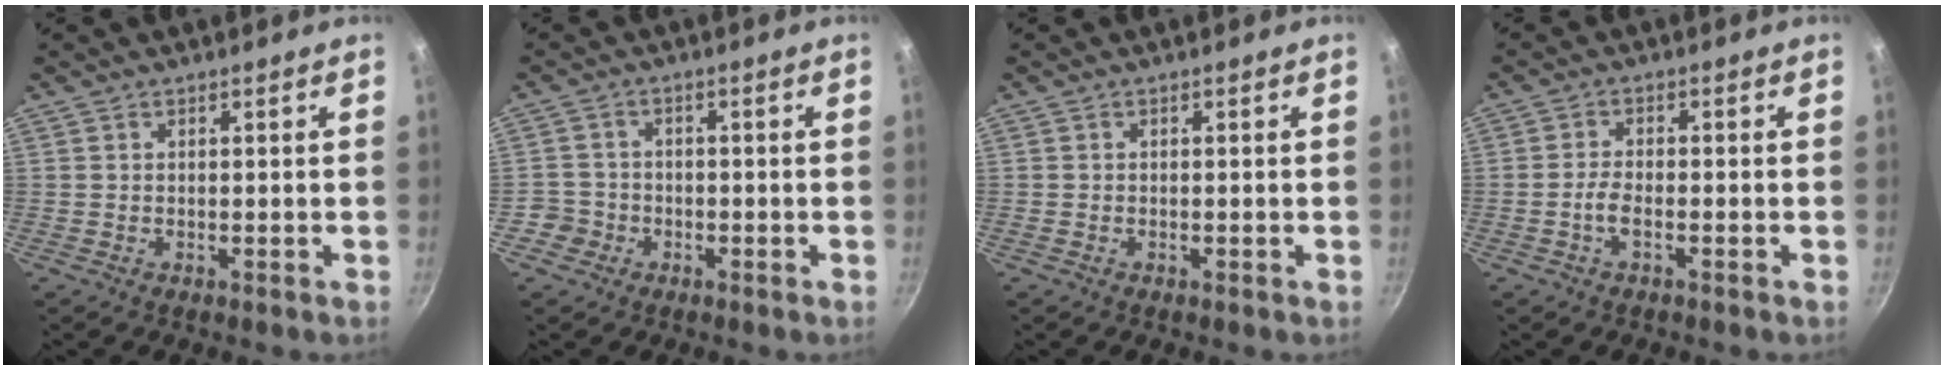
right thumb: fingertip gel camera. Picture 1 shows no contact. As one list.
[{"total": 3.7, "force": [-1.8, 3.2, 0.3], "torque": [0.013, 0.027, -0.034]}, {"total": 0.0}, {"total": 3.1, "force": [-1.3, 1.2, 2.5], "torque": [-0.054, 0.014, -0.031]}]